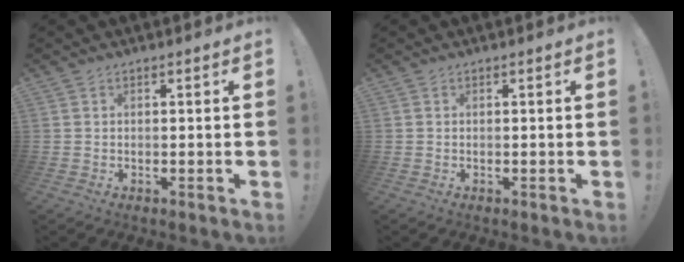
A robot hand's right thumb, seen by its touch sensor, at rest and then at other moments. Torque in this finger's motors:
{"motor_torque": [-0.05, -0.15, 0.03, -0.05, -0.08]}